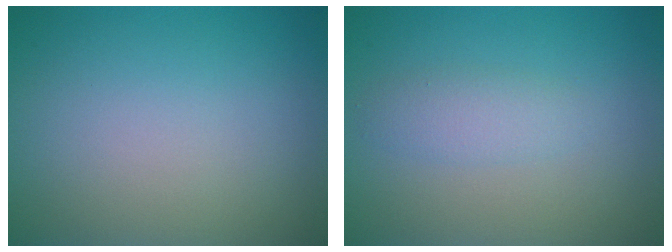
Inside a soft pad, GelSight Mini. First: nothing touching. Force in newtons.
{"total": 1.8, "press": 1.8, "slide": 0.1}